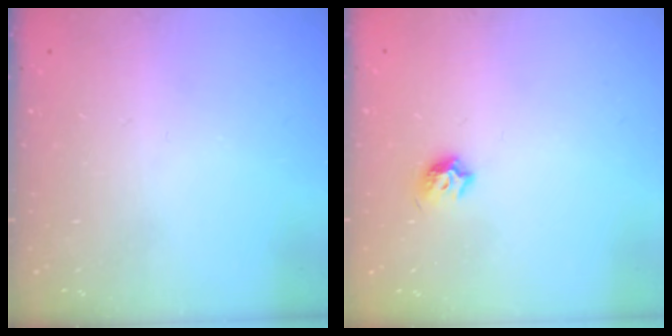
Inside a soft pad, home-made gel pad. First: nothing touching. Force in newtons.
{"total": 4.9, "press": 4.8, "slide": 0.8}